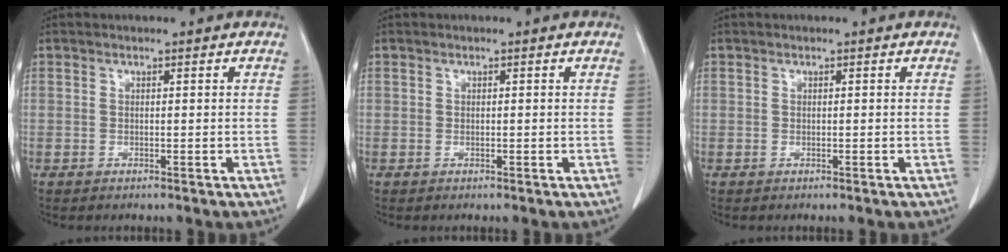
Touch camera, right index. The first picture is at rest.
{"total": 0.0}
{"total": 0.0}